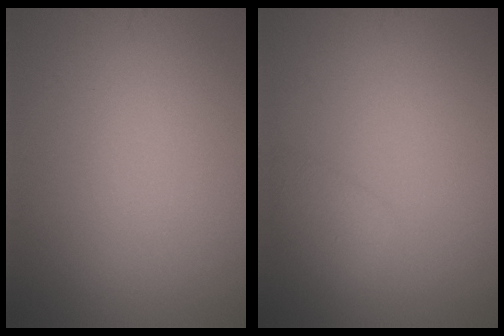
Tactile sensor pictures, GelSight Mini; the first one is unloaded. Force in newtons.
{"total": 1.8, "press": 1.8, "slide": 0.1}